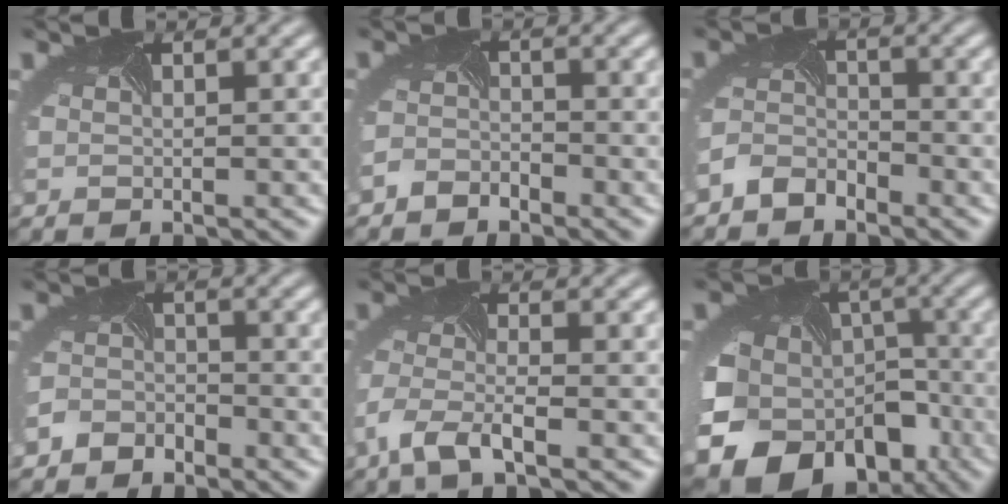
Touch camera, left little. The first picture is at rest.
{"total": 1.8, "force": [-1.7, 0.6, 0.1], "torque": [-0.008, -0.003, -0.037]}
{"total": 2.9, "force": [-2.6, 1.3, 0.3], "torque": [-0.013, 0.000, -0.058]}
{"total": 2.4, "force": [-2.1, 1.1, 0.0], "torque": [-0.005, -0.002, -0.048]}
{"total": 3.6, "force": [-2.3, 0.8, 2.7], "torque": [-0.067, -0.012, -0.053]}
{"total": 19.5, "force": [-8.6, 14.9, 9.2], "torque": [-0.190, -0.065, -0.124]}